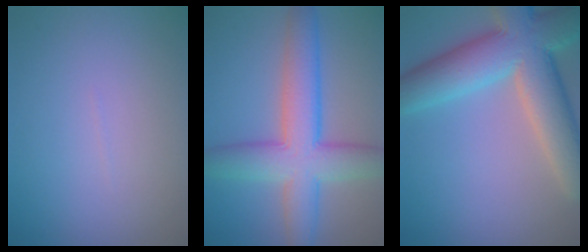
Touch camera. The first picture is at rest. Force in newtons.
{"total": 7.9, "press": 7.9, "slide": 0.2}
{"total": 10.8, "press": 10.8, "slide": 0.5}